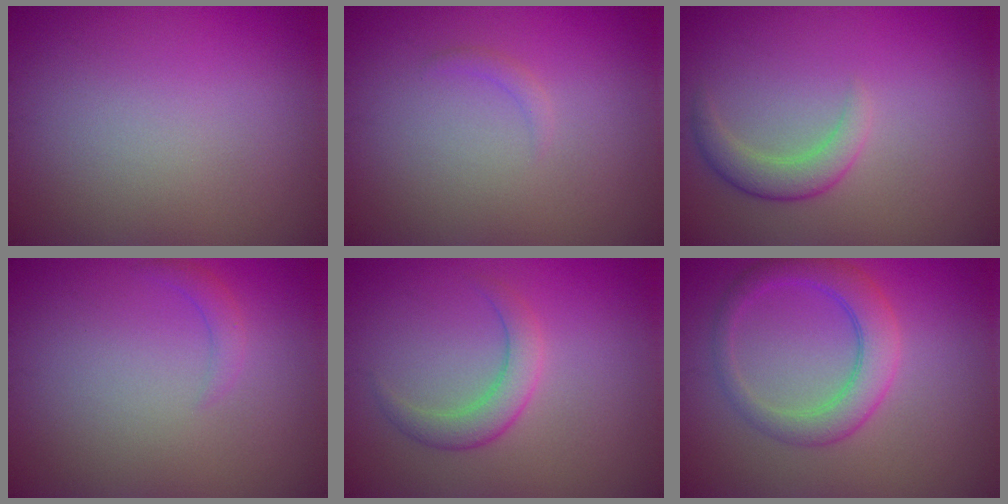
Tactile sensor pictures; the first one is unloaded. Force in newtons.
{"total": 0.7, "press": 0.7, "slide": 0.1}
{"total": 2.5, "press": 2.5, "slide": 0.2}
{"total": 1.3, "press": 1.3, "slide": 0.1}
{"total": 2.7, "press": 2.7, "slide": 0.1}
{"total": 4.3, "press": 4.3, "slide": 0.1}